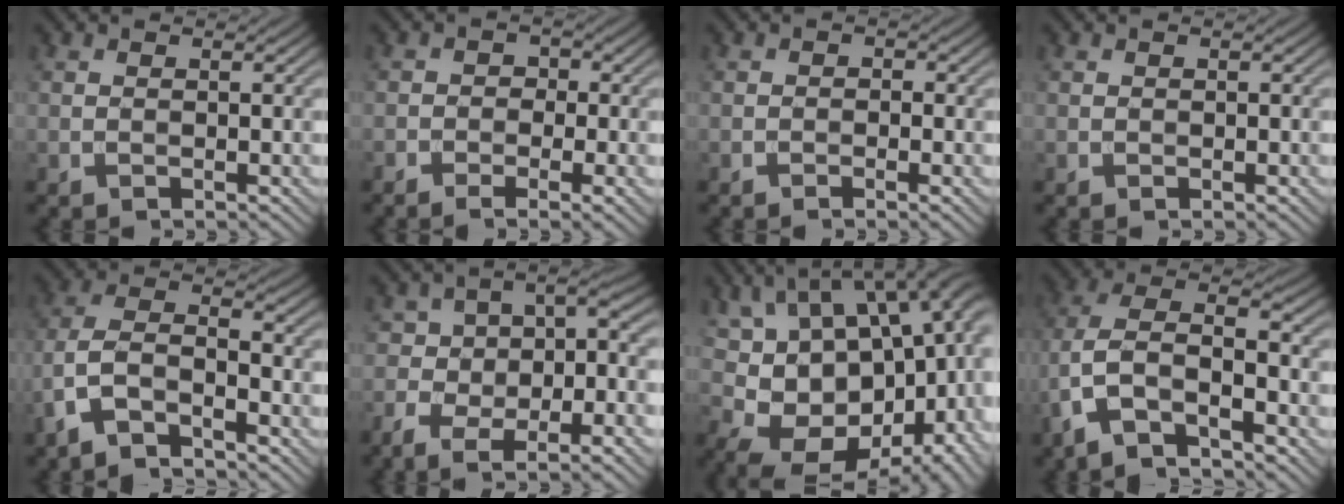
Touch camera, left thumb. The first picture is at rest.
{"total": 4.5, "force": [-2.2, 2.6, 3.0], "torque": [-0.029, -0.002, -0.033]}
{"total": 1.4, "force": [-0.7, 0.6, 1.0], "torque": [-0.013, 0.001, -0.014]}
{"total": 0.0}
{"total": 7.3, "force": [-4.3, 2.9, 5.1], "torque": [-0.110, 0.004, -0.098]}
{"total": 13.1, "force": [-4.9, 6.9, 10.0], "torque": [-0.174, -0.021, -0.075]}
{"total": 20.7, "force": [2.5, 13.2, 15.7], "torque": [-0.236, -0.028, 0.103]}
{"total": 9.9, "force": [-4.3, 4.4, 7.8], "torque": [-0.169, 0.008, -0.095]}